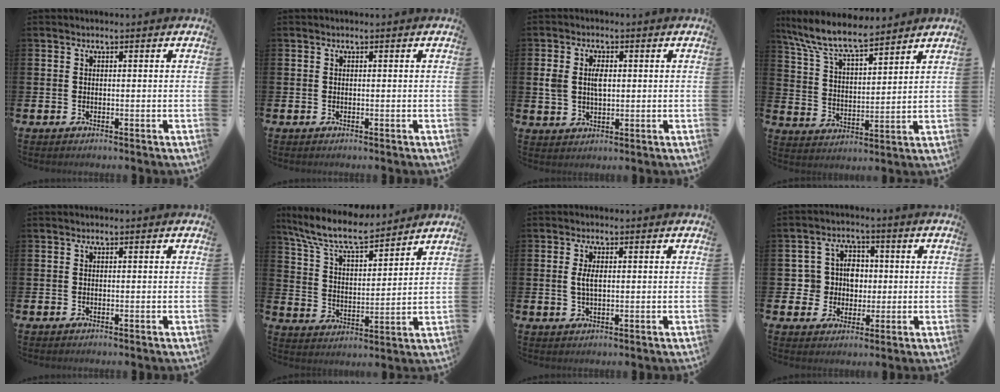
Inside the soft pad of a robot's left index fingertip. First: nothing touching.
{"total": 0.0}
{"total": 3.7, "force": [0.9, 2.4, 2.7], "torque": [-0.050, 0.008, 0.011]}
{"total": 8.8, "force": [7.9, 1.6, 3.5], "torque": [-0.102, -0.038, 0.142]}
{"total": 0.0}
{"total": 9.0, "force": [8.1, 1.8, 3.5], "torque": [-0.105, -0.042, 0.146]}
{"total": 2.6, "force": [0.4, 1.2, 2.3], "torque": [-0.046, 0.006, 0.004]}
{"total": 5.7, "force": [0.5, 5.4, 1.9], "torque": [-0.057, 0.021, 0.007]}